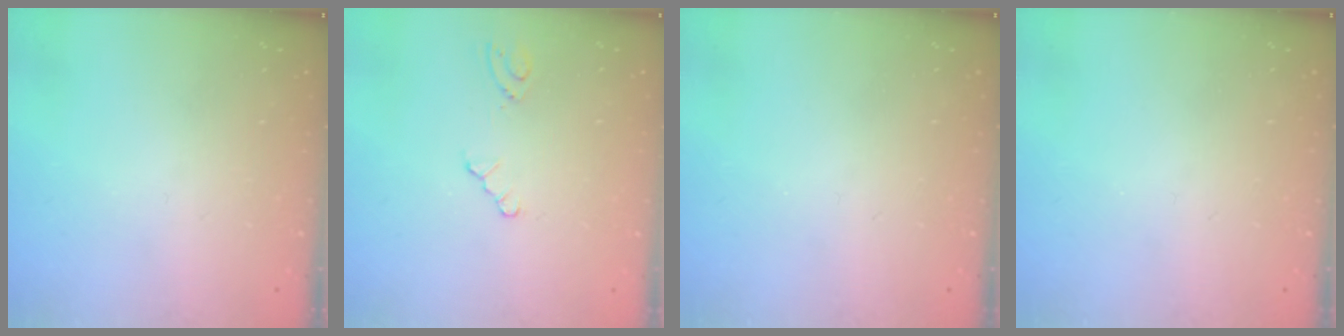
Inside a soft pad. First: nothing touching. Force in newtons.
{"total": 2.1, "press": 2.1, "slide": 0.3}
{"total": 0.0}
{"total": 0.0}